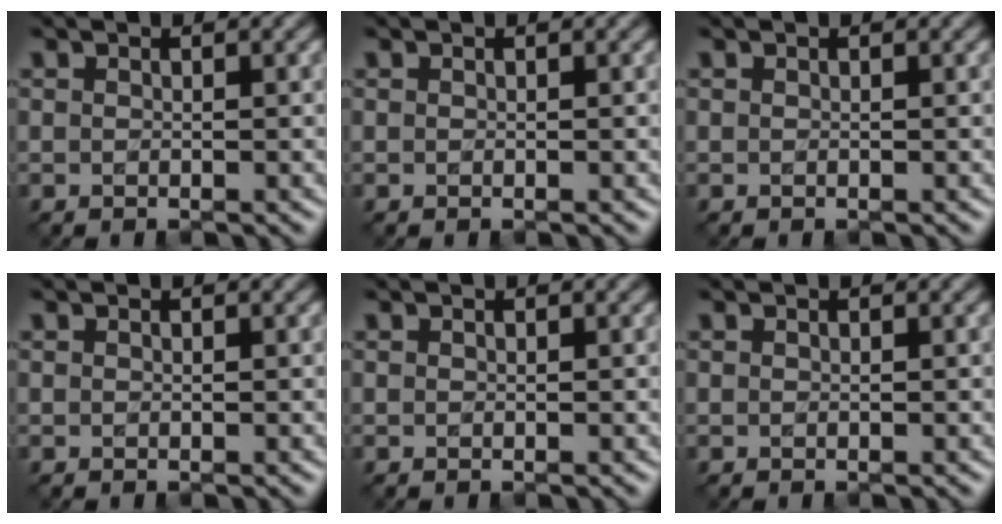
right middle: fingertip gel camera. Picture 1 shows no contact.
{"total": 0.0}
{"total": 0.0}
{"total": 0.0}
{"total": 0.0}
{"total": 0.0}